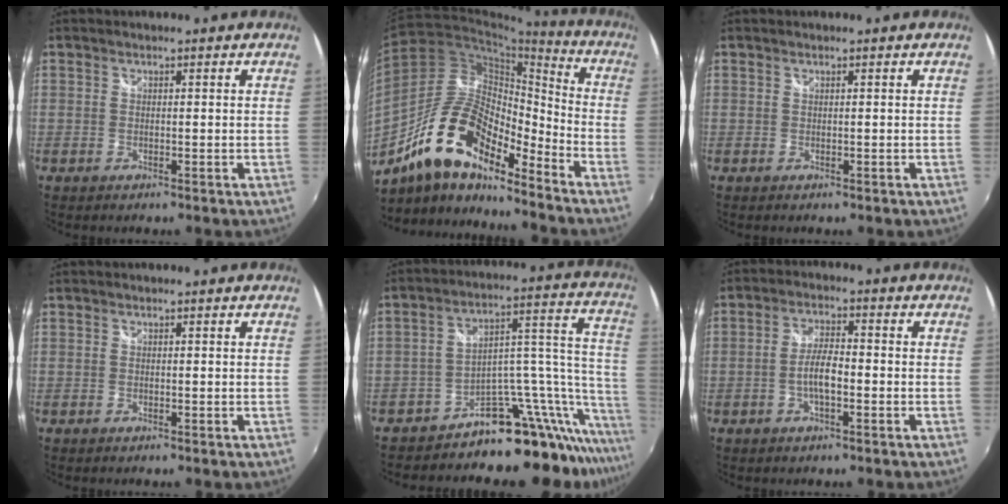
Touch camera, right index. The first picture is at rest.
{"total": 19.0, "force": [-13.1, 7.0, 11.9], "torque": [-0.219, 0.001, -0.251]}
{"total": 0.0}
{"total": 0.0}
{"total": 18.0, "force": [-16.5, 4.7, 5.4], "torque": [-0.016, 0.041, -0.278]}
{"total": 5.2, "force": [-1.6, 1.5, 4.7], "torque": [-0.092, 0.006, -0.030]}